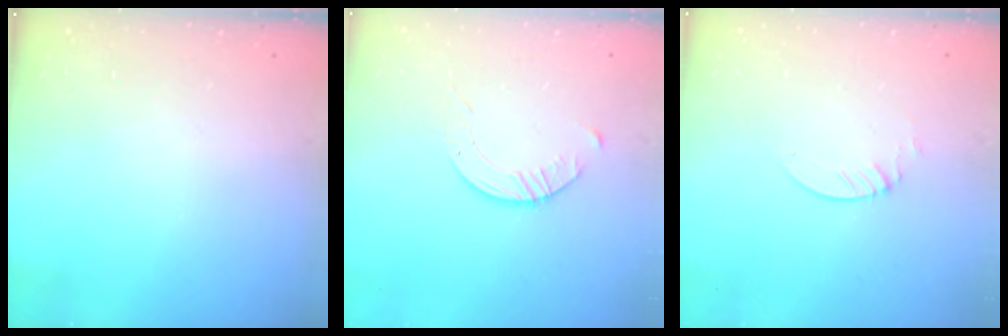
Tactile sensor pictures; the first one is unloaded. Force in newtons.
{"total": 3.5, "press": 3.4, "slide": 0.4}
{"total": 1.3, "press": 1.3, "slide": 0.1}